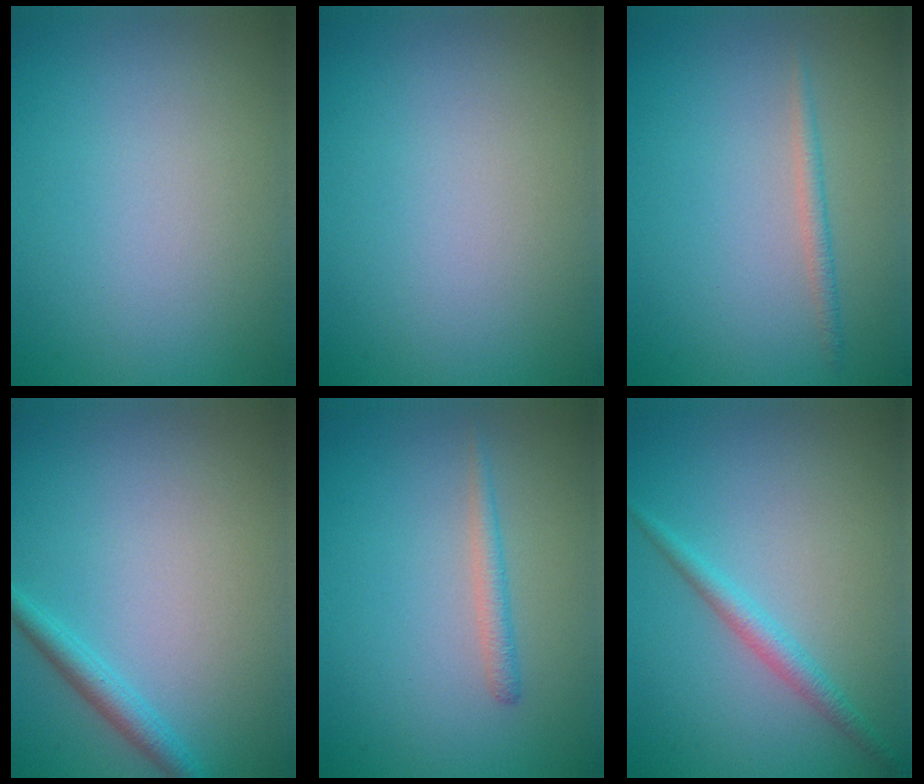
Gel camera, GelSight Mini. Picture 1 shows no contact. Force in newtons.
{"total": 0.0}
{"total": 1.2, "press": 1.2, "slide": 0.0}
{"total": 2.0, "press": 2.0, "slide": 0.1}
{"total": 1.3, "press": 1.3, "slide": 0.0}
{"total": 1.9, "press": 1.9, "slide": 0.0}